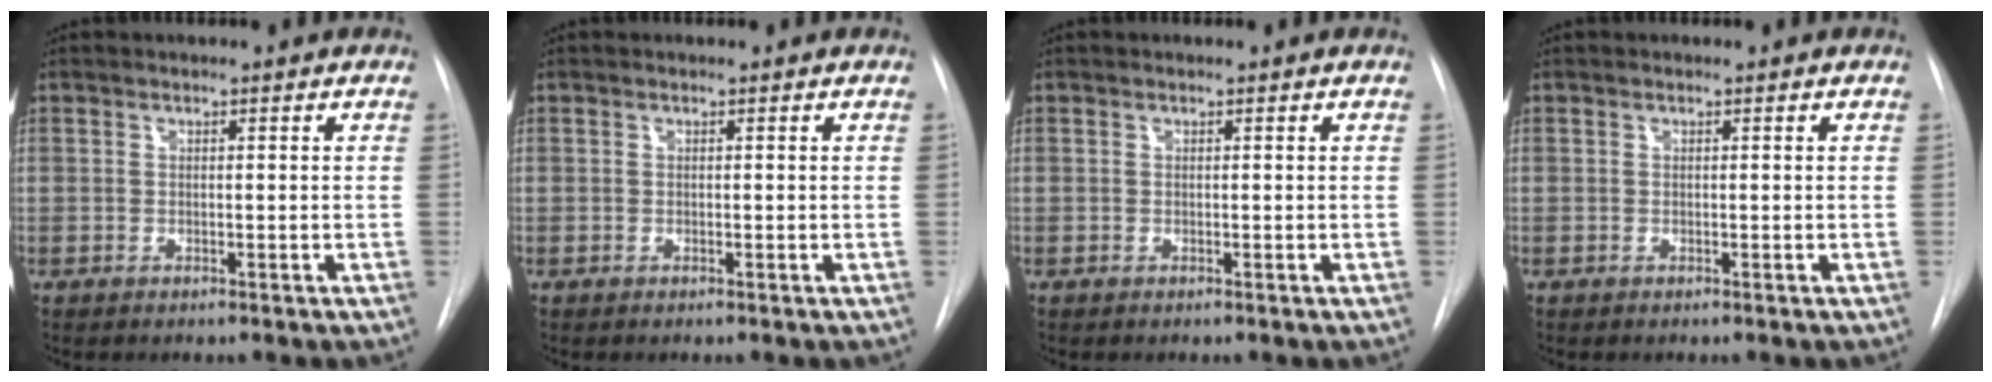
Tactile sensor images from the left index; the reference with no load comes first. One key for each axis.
{"total": 0.0}
{"total": 0.0}
{"total": 0.0}